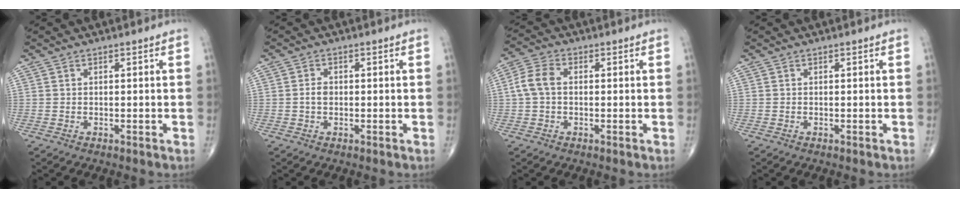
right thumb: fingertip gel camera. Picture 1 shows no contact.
{"total": 1.8, "force": [-0.2, 1.2, 1.3], "torque": [-0.021, 0.004, -0.006]}
{"total": 5.2, "force": [0.1, 3.4, 3.9], "torque": [-0.085, 0.016, -0.005]}
{"total": 0.0}